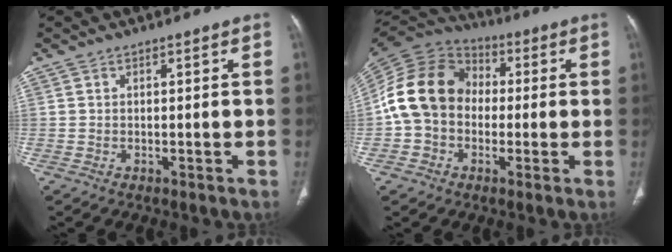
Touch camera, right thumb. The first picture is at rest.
{"total": 15.0, "force": [-0.5, 12.3, 8.6], "torque": [-0.154, 0.035, -0.021]}